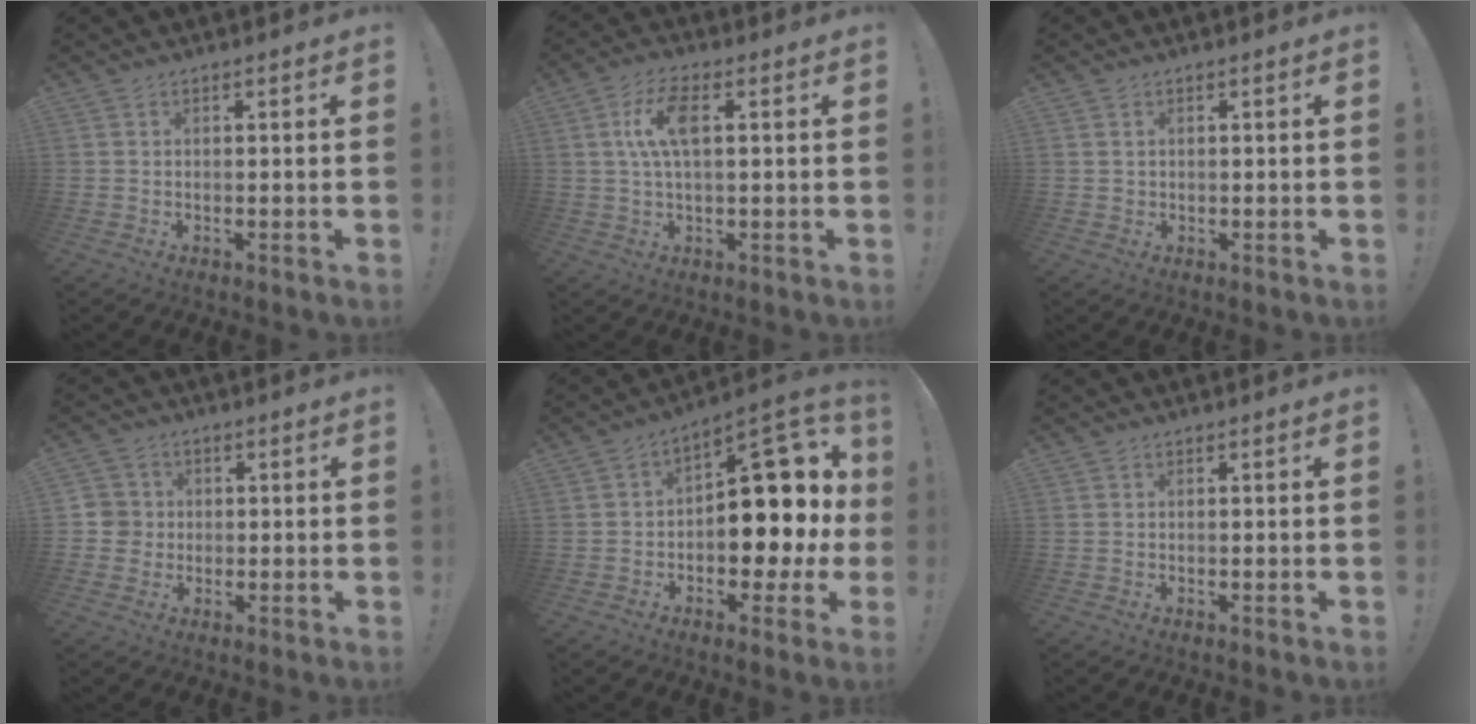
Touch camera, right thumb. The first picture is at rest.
{"total": 9.5, "force": [1.6, 3.8, 8.5], "torque": [-0.166, 0.005, 0.028]}
{"total": 1.1, "force": [0.4, 1.0, 0.2], "torque": [-0.002, 0.003, 0.006]}
{"total": 4.9, "force": [-0.1, 4.9, 0.9], "torque": [-0.025, 0.008, -0.001]}
{"total": 14.5, "force": [0.0, 9.4, 11.1], "torque": [-0.124, -0.004, 0.006]}
{"total": 0.0}